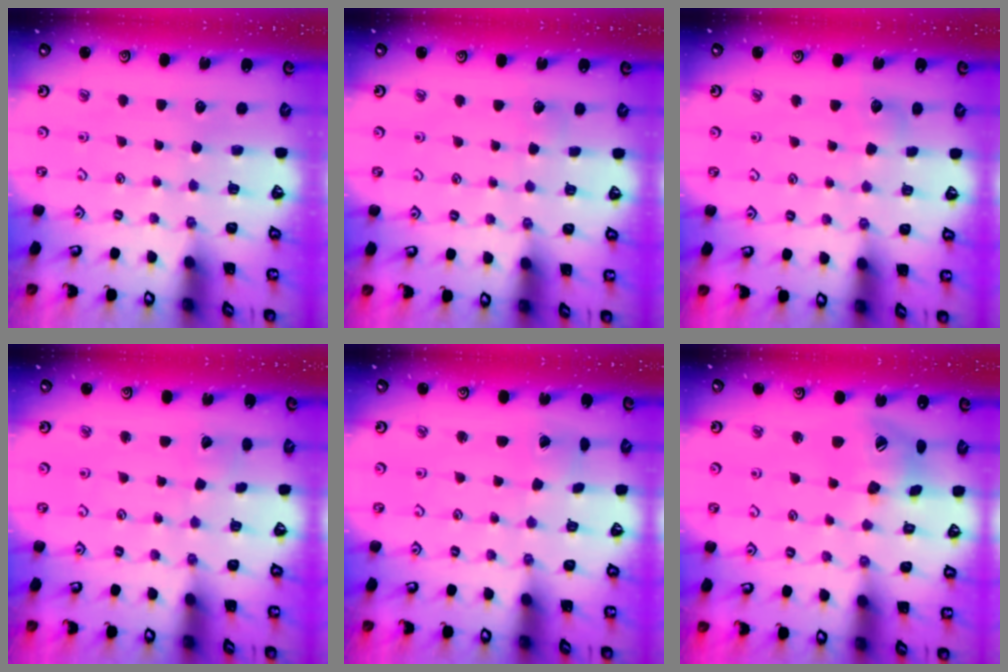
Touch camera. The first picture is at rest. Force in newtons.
{"total": 1.8, "press": 1.8, "slide": 0.2}
{"total": 4.8, "press": 4.8, "slide": 0.4}
{"total": 2.4, "press": 2.4, "slide": 0.2}
{"total": 1.1, "press": 1.1, "slide": 0.1}
{"total": 11.9, "press": 11.9, "slide": 0.7}